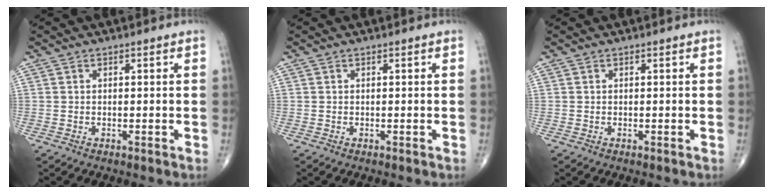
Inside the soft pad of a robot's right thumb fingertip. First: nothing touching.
{"total": 0.0}
{"total": 0.0}